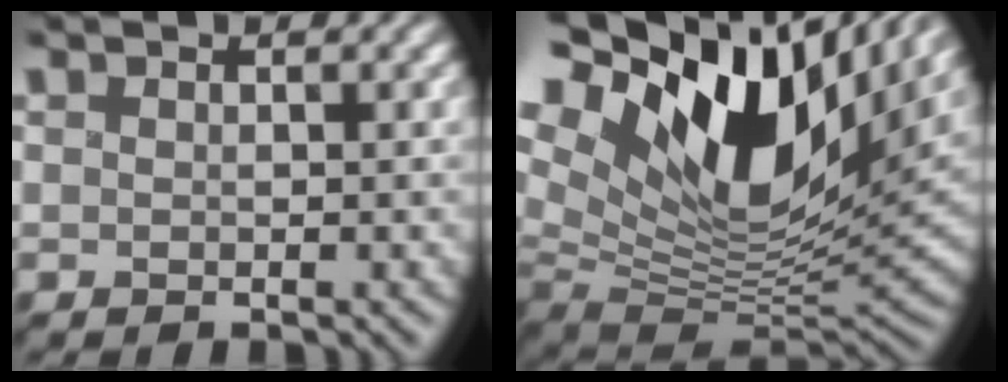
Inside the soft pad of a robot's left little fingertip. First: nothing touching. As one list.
[{"total": 17.3, "force": [7.9, 8.9, 12.6], "torque": [-0.225, 0.030, 0.130]}]